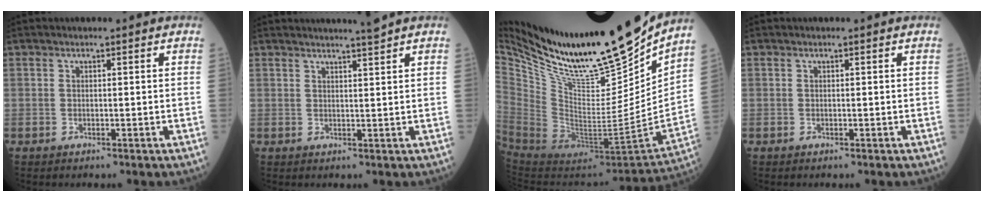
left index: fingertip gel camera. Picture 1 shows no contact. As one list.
[{"total": 3.1, "force": [2.8, -0.8, 0.9], "torque": [-0.016, -0.002, 0.044]}, {"total": 29.8, "force": [24.9, 4.2, 15.8], "torque": [-0.285, -0.068, 0.406]}, {"total": 0.0}]